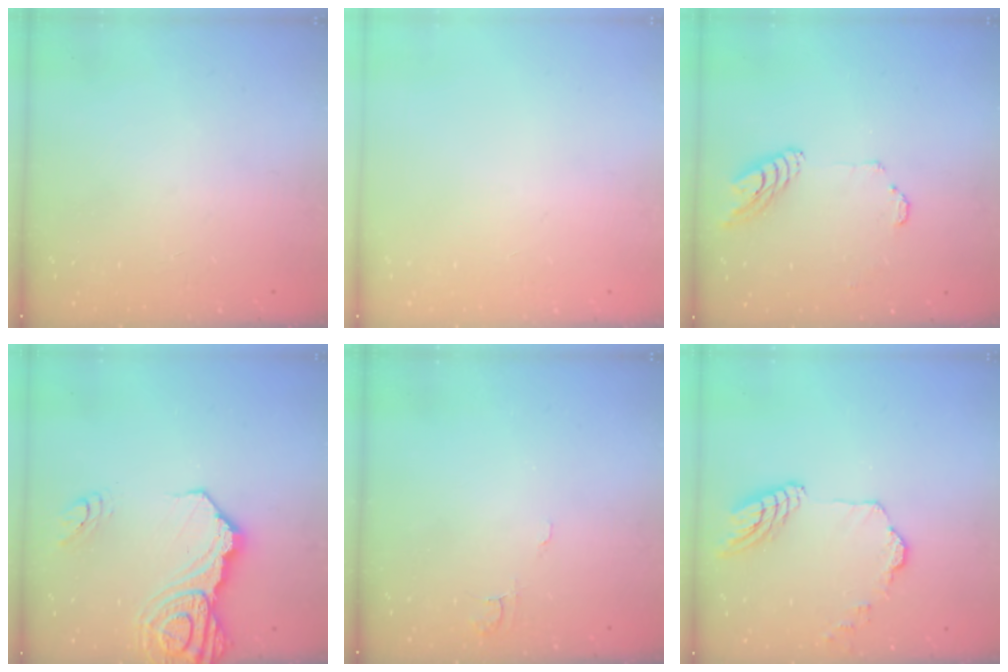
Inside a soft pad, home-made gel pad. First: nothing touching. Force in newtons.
{"total": 0.0}
{"total": 8.8, "press": 8.8, "slide": 0.9}
{"total": 17.6, "press": 17.5, "slide": 2.0}
{"total": 4.6, "press": 4.6, "slide": 0.3}
{"total": 13.7, "press": 13.6, "slide": 1.4}